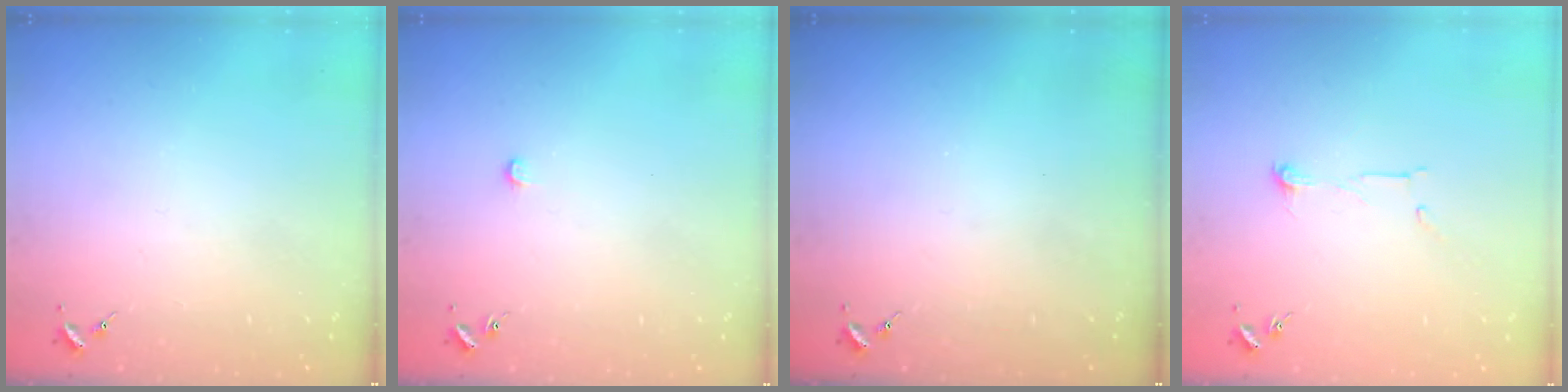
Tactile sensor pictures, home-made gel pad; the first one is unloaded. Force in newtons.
{"total": 4.0, "press": 4.0, "slide": 0.4}
{"total": 0.0}
{"total": 5.4, "press": 5.4, "slide": 0.4}